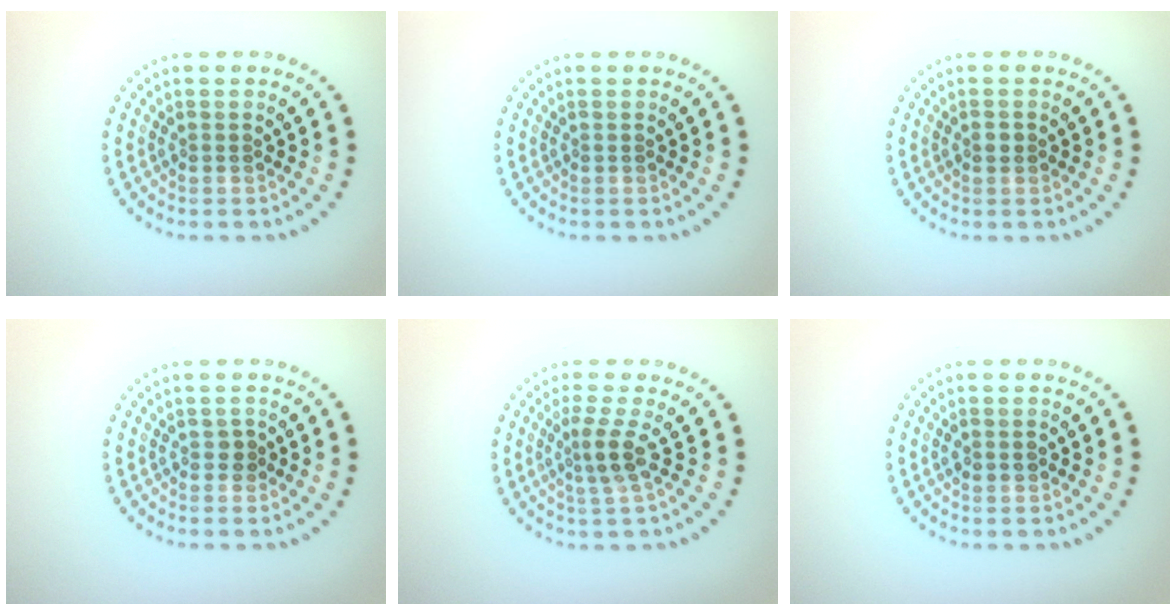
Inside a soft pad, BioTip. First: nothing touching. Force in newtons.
{"total": 0.0}
{"total": 1.0, "press": 1.0, "slide": 0.1}
{"total": 1.0, "press": 0.9, "slide": 0.3}
{"total": 2.5, "press": 1.8, "slide": 1.7}
{"total": 1.3, "press": 1.3, "slide": 0.1}